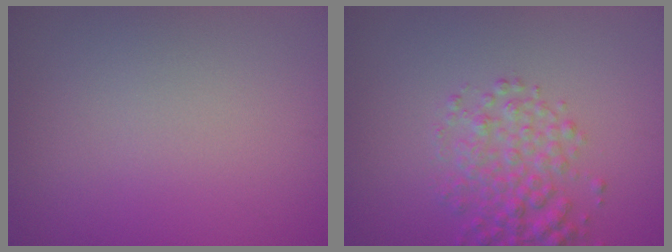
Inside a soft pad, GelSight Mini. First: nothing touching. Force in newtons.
{"total": 3.8, "press": 3.8, "slide": 0.1}